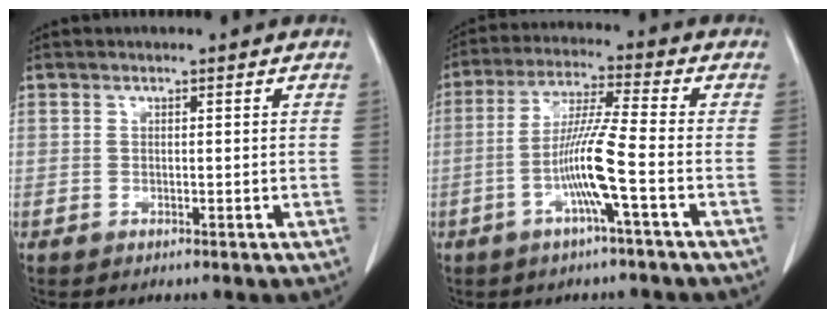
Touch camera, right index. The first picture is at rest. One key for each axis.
{"total": 8.9, "fx": -2.9, "fy": -0.8, "fz": 8.4, "tx": -0.167, "ty": -0.001, "tz": -0.059}